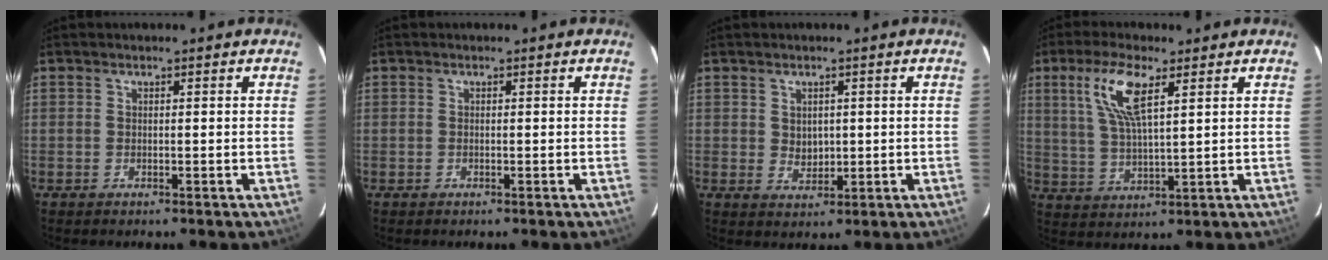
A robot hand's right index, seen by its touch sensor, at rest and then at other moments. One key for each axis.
{"total": 0.0}
{"total": 2.9, "fx": 0.6, "fy": 2.5, "fz": 1.4, "tx": -0.021, "ty": 0.000, "tz": 0.017}
{"total": 9.4, "fx": 4.3, "fy": 2.5, "fz": 8.0, "tx": -0.163, "ty": 0.008, "tz": 0.088}